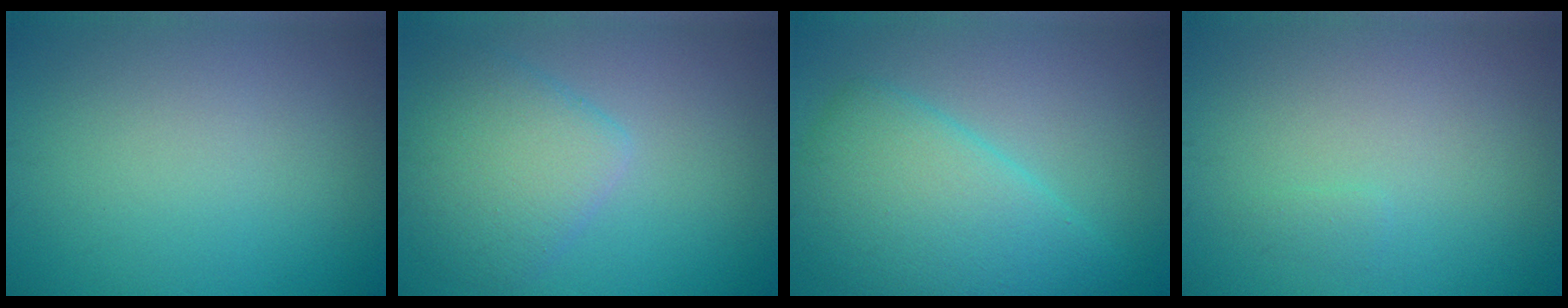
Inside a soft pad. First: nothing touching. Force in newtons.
{"total": 4.9, "press": 4.8, "slide": 0.3}
{"total": 6.8, "press": 6.8, "slide": 0.1}
{"total": 0.6, "press": 0.5, "slide": 0.1}